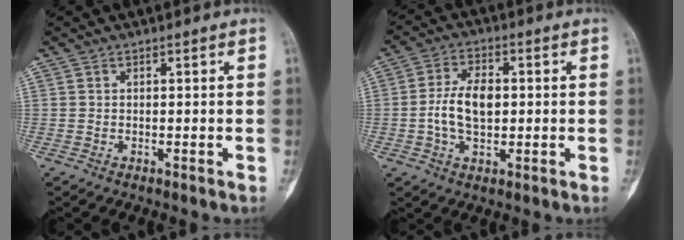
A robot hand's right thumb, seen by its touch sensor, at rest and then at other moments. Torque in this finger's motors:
{"motor_torque": [0.36, 0.13, 0.86, -0.16, 0.08]}